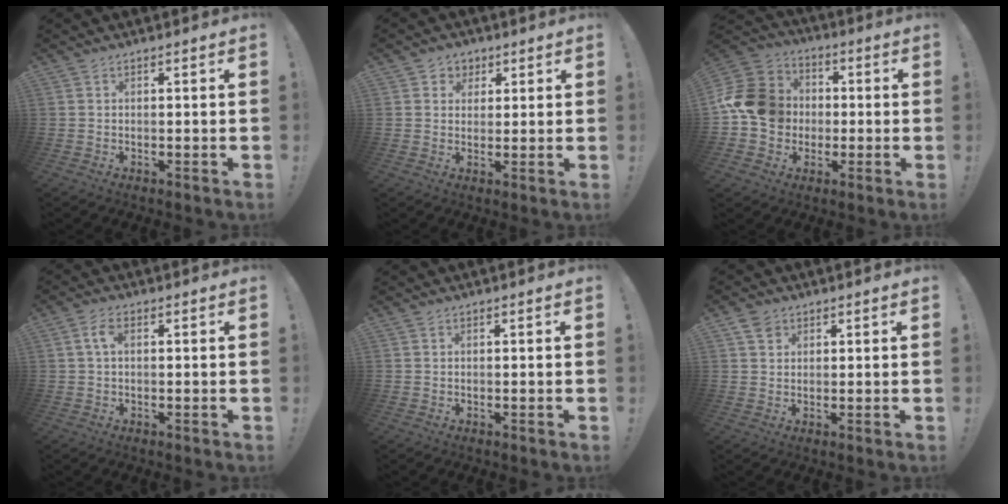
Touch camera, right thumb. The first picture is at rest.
{"total": 4.2, "force": [1.5, 3.9, 0.5], "torque": [0.010, -0.014, 0.024]}
{"total": 15.8, "force": [-0.9, 13.8, 7.6], "torque": [-0.120, 0.018, -0.009]}
{"total": 3.9, "force": [0.8, 2.0, 3.2], "torque": [-0.063, 0.008, 0.014]}
{"total": 0.0}
{"total": 3.5, "force": [2.0, 2.6, 1.2], "torque": [-0.024, -0.001, 0.039]}